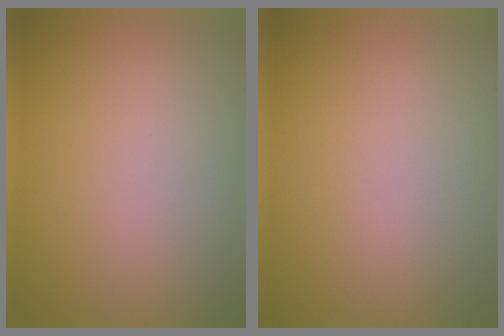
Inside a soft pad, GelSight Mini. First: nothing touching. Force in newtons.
{"total": 0.0}